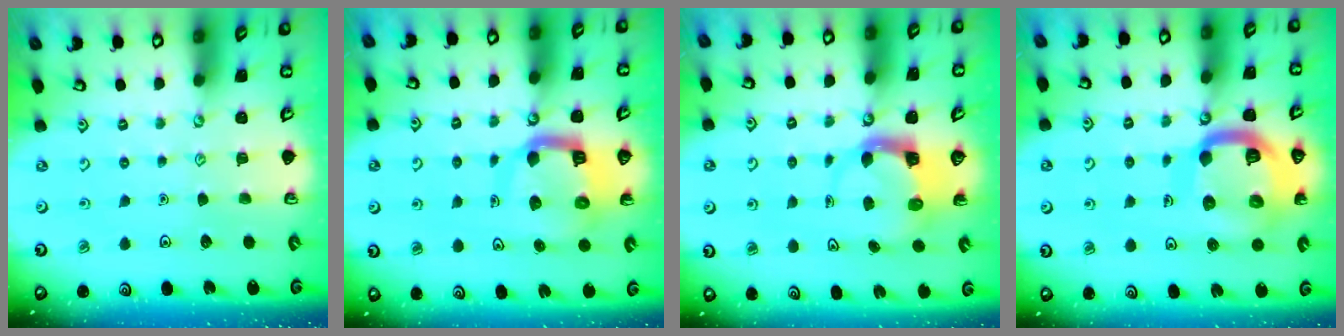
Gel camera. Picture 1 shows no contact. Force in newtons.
{"total": 11.0, "press": 10.9, "slide": 1.3}
{"total": 3.6, "press": 3.5, "slide": 0.5}
{"total": 17.4, "press": 17.3, "slide": 1.9}